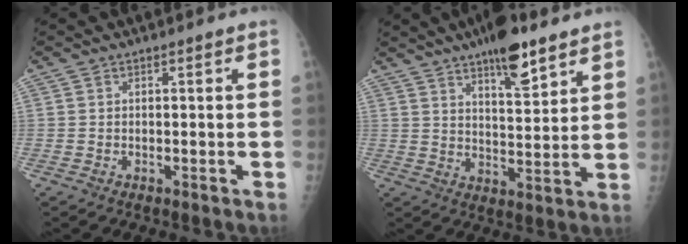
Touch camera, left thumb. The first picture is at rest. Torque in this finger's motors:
{"motor_torque": [1.73, 0.89, 1.27, -0.88, 0.23]}